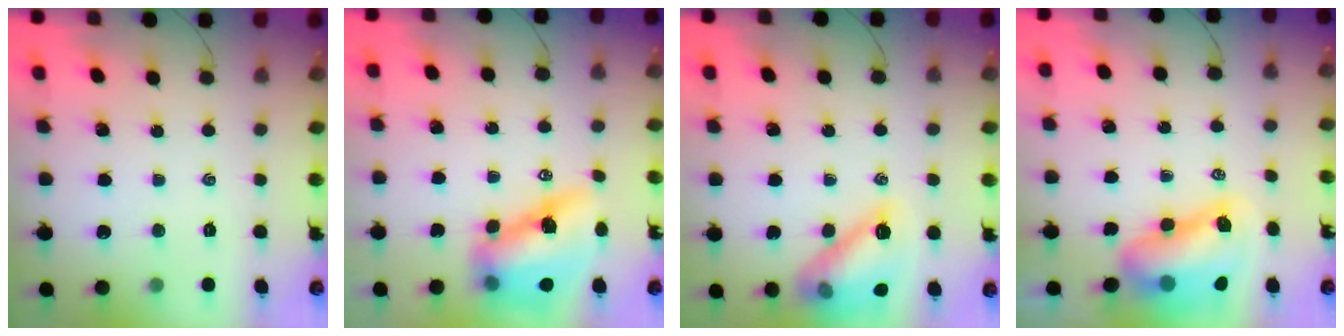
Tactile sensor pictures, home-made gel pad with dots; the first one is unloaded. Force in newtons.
{"total": 12.9, "press": 12.4, "slide": 3.6}
{"total": 15.0, "press": 15.0, "slide": 0.1}
{"total": 11.4, "press": 11.0, "slide": 3.1}